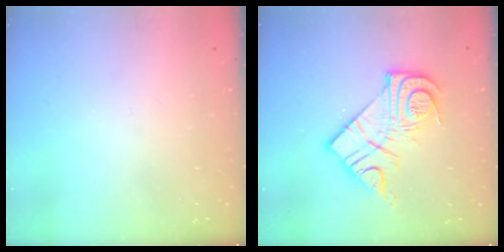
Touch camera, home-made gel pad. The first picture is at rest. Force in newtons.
{"total": 16.8, "press": 16.8, "slide": 1.1}